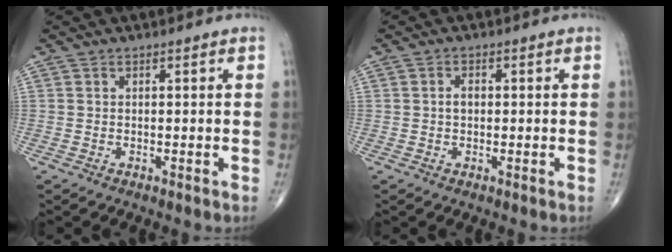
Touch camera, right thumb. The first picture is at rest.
{"total": 1.8, "force": [0.0, 1.2, 1.3], "torque": [-0.021, 0.005, 0.000]}